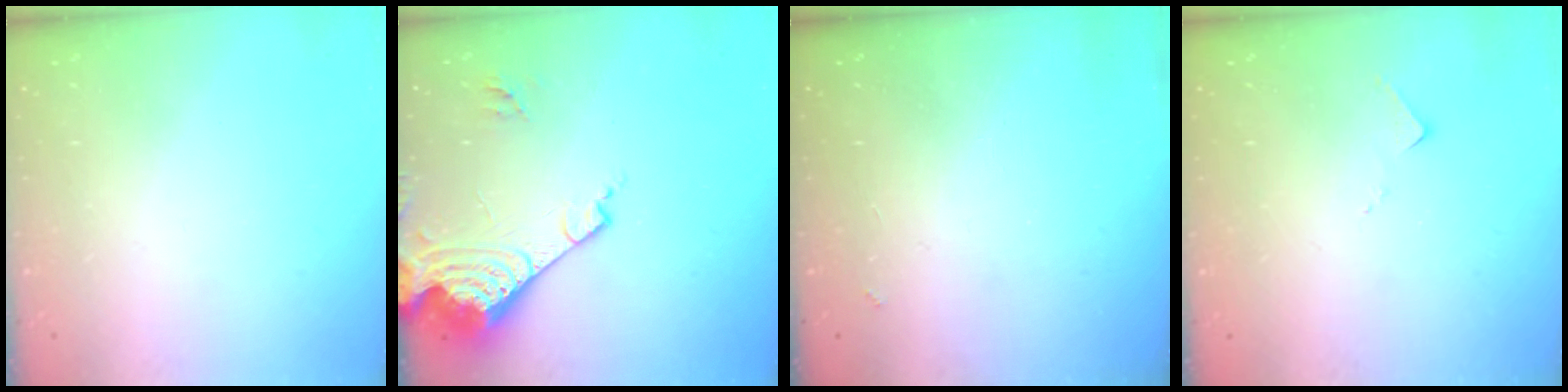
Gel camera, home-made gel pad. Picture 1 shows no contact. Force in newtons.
{"total": 17.3, "press": 17.1, "slide": 2.2}
{"total": 3.6, "press": 3.6, "slide": 0.5}
{"total": 6.3, "press": 6.3, "slide": 0.8}